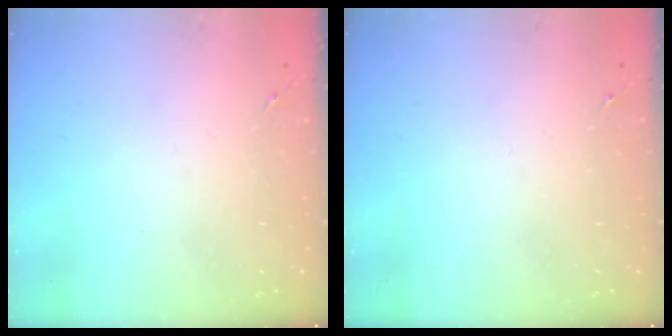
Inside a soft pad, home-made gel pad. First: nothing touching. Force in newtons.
{"total": 0.0}